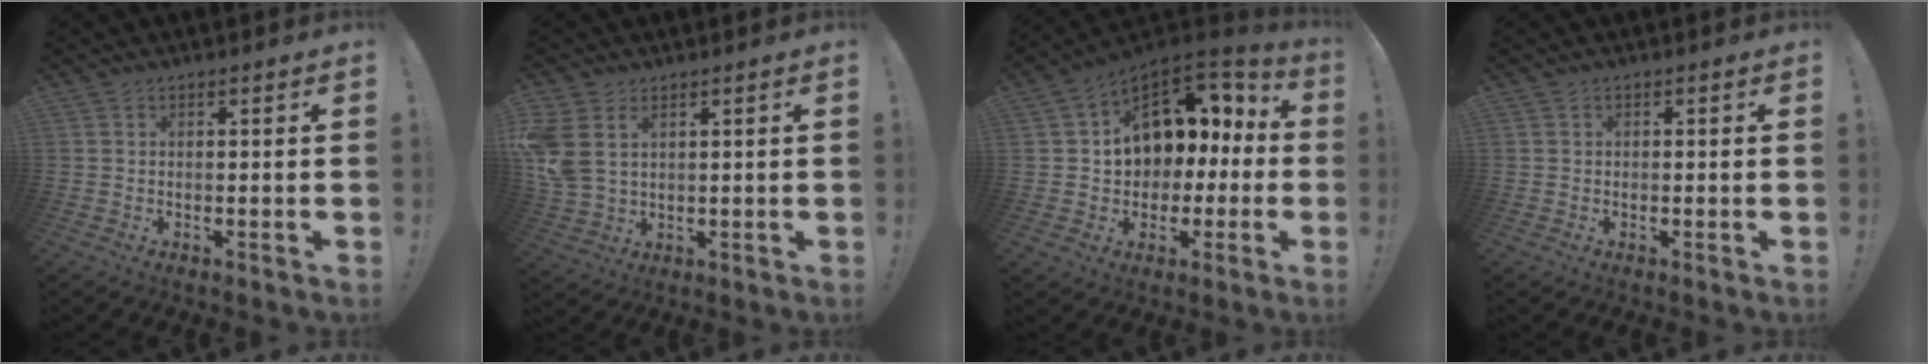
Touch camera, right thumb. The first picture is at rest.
{"total": 7.7, "force": [3.3, 5.1, 4.7], "torque": [-0.099, -0.015, 0.066]}
{"total": 12.0, "force": [4.4, 9.2, 6.3], "torque": [-0.091, -0.033, 0.088]}
{"total": 0.5, "force": [-0.3, 0.4, 0.2], "torque": [-0.009, 0.003, -0.004]}